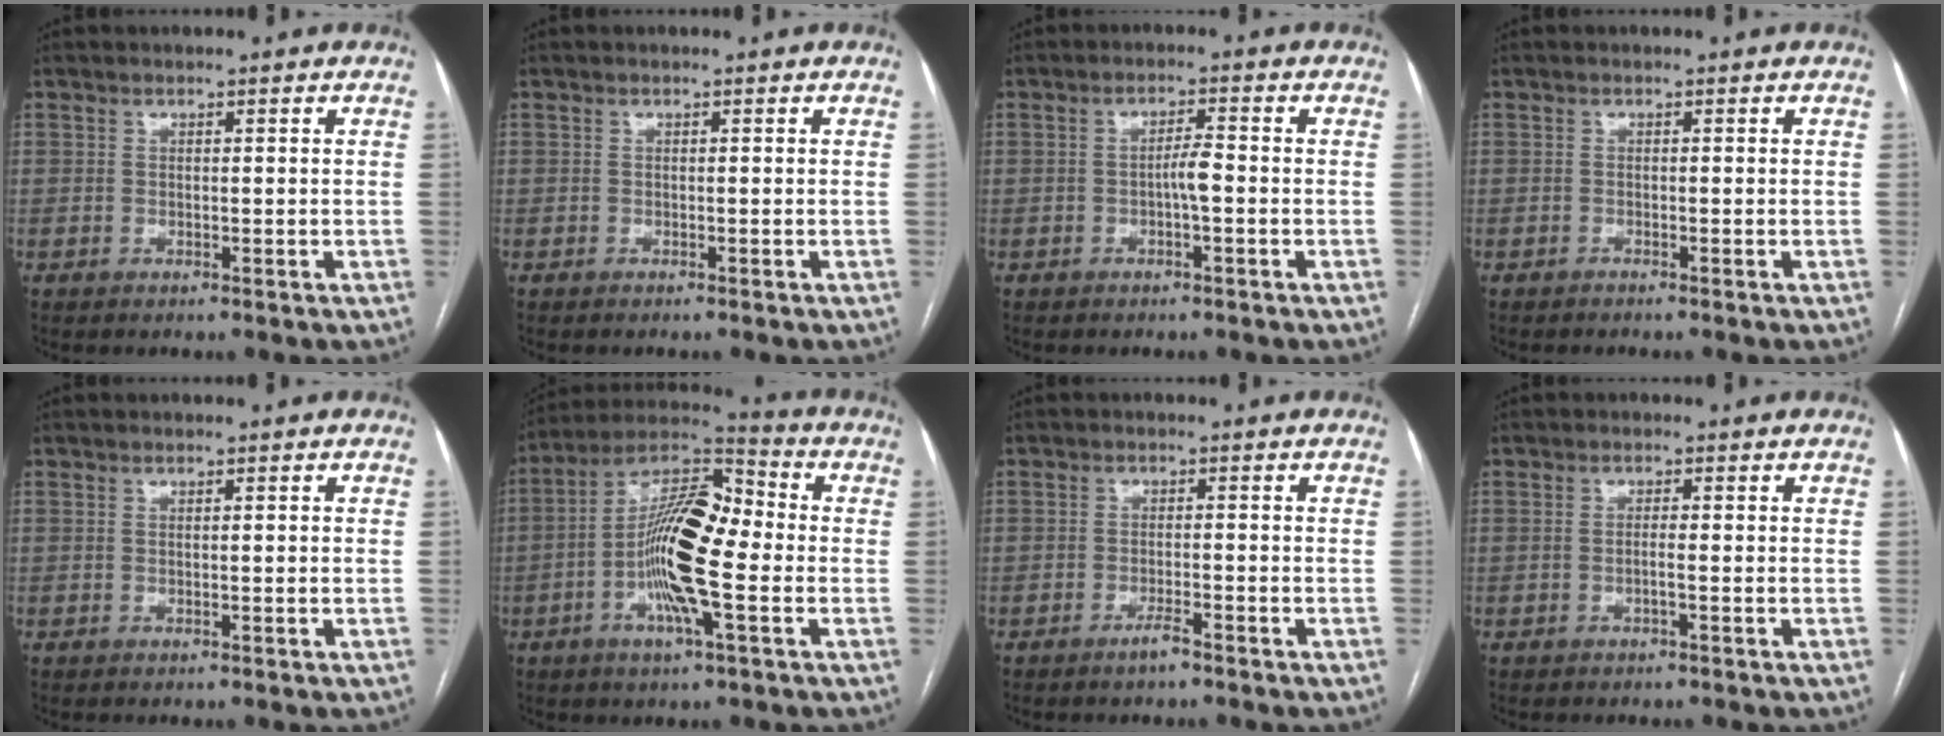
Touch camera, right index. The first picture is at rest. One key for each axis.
{"total": 0.0}
{"total": 2.7, "fx": -0.7, "fy": 0.2, "fz": 2.6, "tx": -0.044, "ty": 0.003, "tz": -0.012}
{"total": 0.6, "fx": -0.6, "fy": -0.2, "fz": 0.2, "tx": -0.002, "ty": 0.001, "tz": -0.010}
{"total": 0.7, "fx": 0.0, "fy": 0.0, "fz": 0.7, "tx": -0.012, "ty": 0.000, "tz": 0.002}
{"total": 15.4, "fx": -2.5, "fy": 3.5, "fz": 14.8, "tx": -0.273, "ty": 0.018, "tz": -0.050}
{"total": 2.1, "fx": -1.7, "fy": 0.1, "fz": 1.2, "tx": -0.026, "ty": -0.002, "tz": -0.029}
{"total": 1.3, "fx": -0.4, "fy": 0.0, "fz": 1.2, "tx": -0.021, "ty": 0.001, "tz": -0.008}